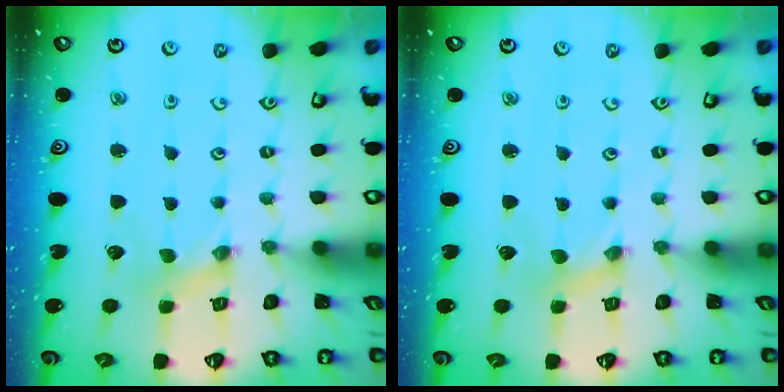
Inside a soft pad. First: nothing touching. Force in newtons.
{"total": 0.0}